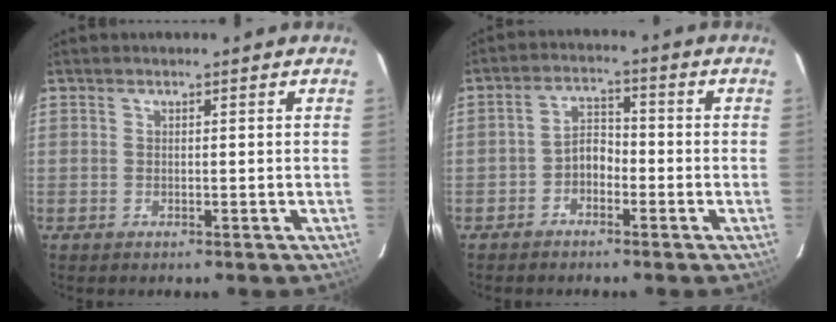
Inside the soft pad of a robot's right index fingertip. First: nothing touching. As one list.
[{"total": 3.9, "force": [-2.3, 2.4, 1.9], "torque": [-0.037, 0.015, -0.042]}]